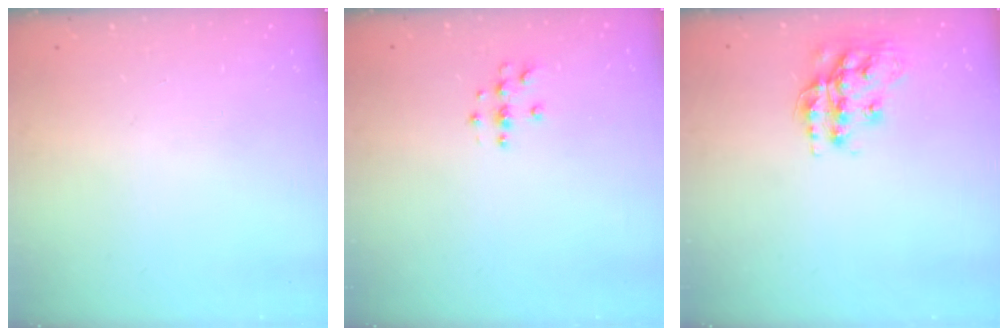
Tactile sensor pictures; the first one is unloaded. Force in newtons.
{"total": 3.7, "press": 3.7, "slide": 0.5}
{"total": 14.6, "press": 14.5, "slide": 0.7}